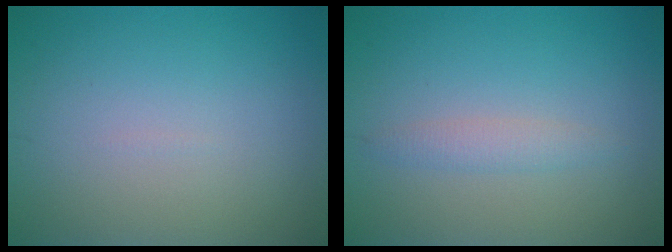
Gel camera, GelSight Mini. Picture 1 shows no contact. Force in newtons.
{"total": 1.5, "press": 1.4, "slide": 0.1}